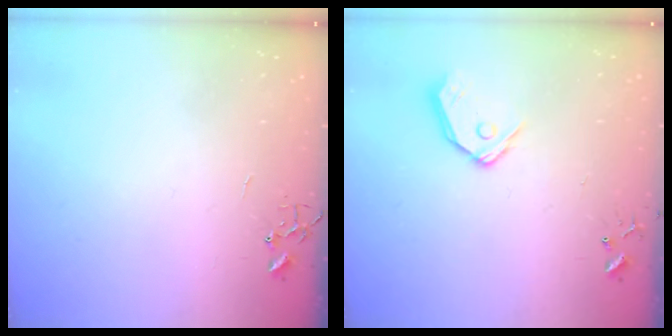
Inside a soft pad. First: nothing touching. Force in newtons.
{"total": 10.3, "press": 10.2, "slide": 1.4}